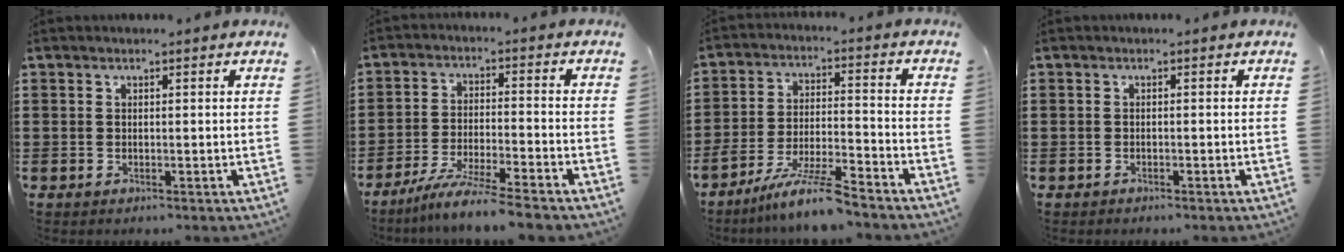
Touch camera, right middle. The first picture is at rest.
{"total": 6.8, "force": [-6.0, -0.5, 3.2], "torque": [-0.066, -0.019, -0.116]}
{"total": 8.6, "force": [-7.4, 0.2, 4.3], "torque": [-0.088, -0.001, -0.146]}
{"total": 0.6, "force": [-0.5, 0.1, 0.1], "torque": [-0.003, -0.001, -0.011]}